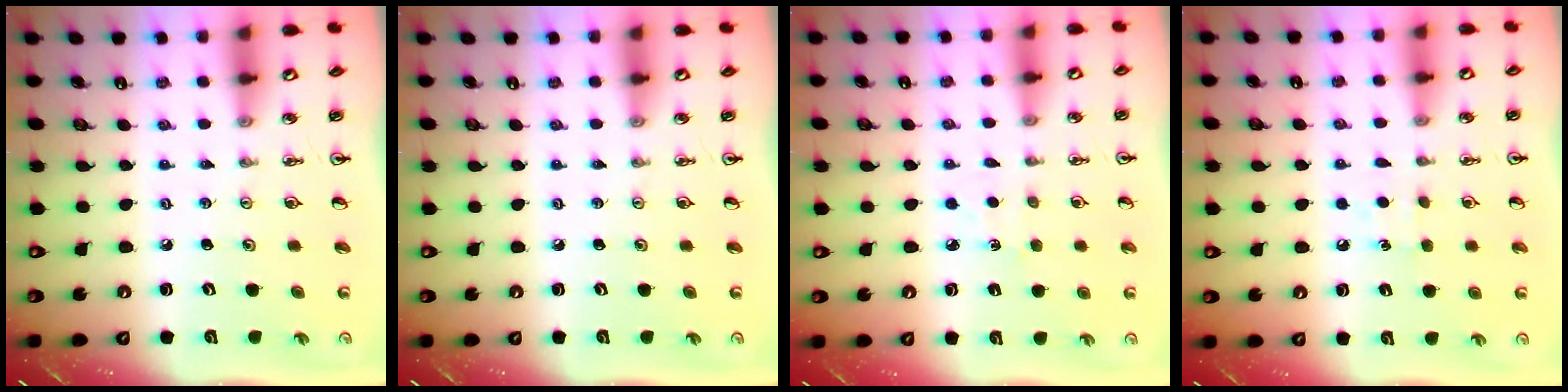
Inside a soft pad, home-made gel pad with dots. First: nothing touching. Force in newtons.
{"total": 0.0}
{"total": 3.8, "press": 3.8, "slide": 0.4}
{"total": 5.5, "press": 5.5, "slide": 0.7}